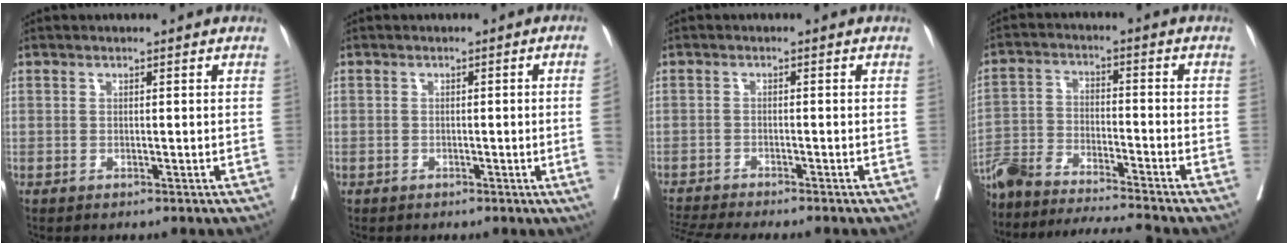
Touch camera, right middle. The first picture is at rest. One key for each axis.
{"total": 2.6, "fx": -0.6, "fy": -0.6, "fz": 2.5, "tx": -0.032, "ty": 0.001, "tz": -0.007}
{"total": 8.1, "fx": -7.4, "fy": -0.4, "fz": 3.2, "tx": -0.044, "ty": -0.011, "tz": -0.119}
{"total": 15.8, "fx": -14.8, "fy": -0.7, "fz": 5.5, "tx": -0.102, "ty": -0.002, "tz": -0.254}